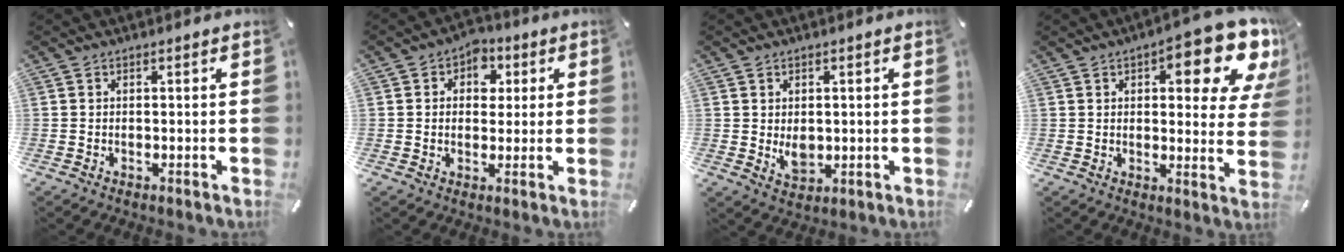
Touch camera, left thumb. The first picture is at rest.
{"total": 6.1, "force": [1.0, 5.2, 3.0], "torque": [-0.031, 0.002, 0.009]}
{"total": 4.5, "force": [0.1, 3.4, 3.0], "torque": [-0.053, -0.008, 0.000]}
{"total": 17.0, "force": [8.2, 6.6, 13.4], "torque": [-0.162, -0.053, 0.128]}